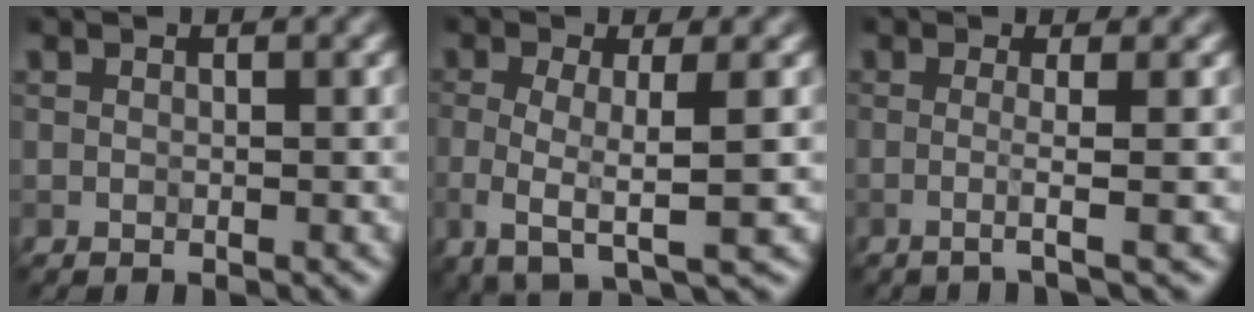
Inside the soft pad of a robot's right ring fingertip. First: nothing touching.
{"total": 4.5, "force": [-0.7, 1.3, 4.3], "torque": [-0.078, -0.010, -0.016]}
{"total": 2.4, "force": [-0.3, 0.5, 2.3], "torque": [-0.037, -0.009, -0.020]}